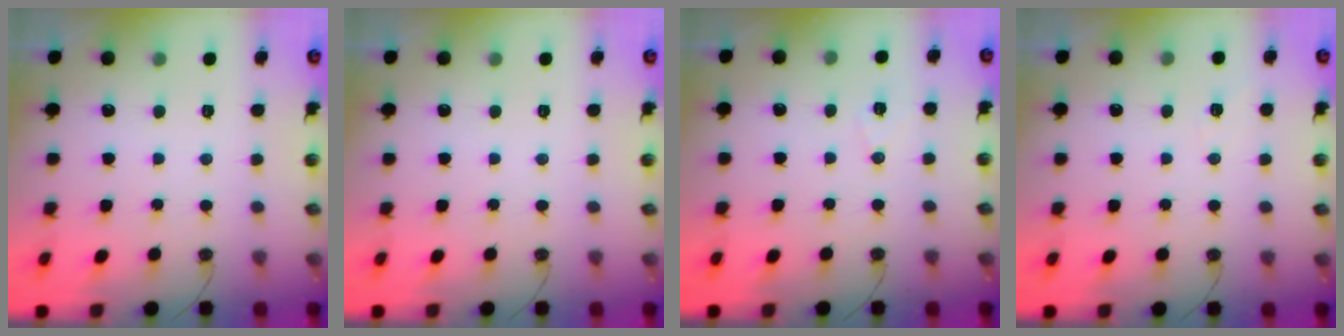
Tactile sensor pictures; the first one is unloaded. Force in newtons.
{"total": 0.0}
{"total": 5.9, "press": 4.3, "slide": 4.0}
{"total": 3.1, "press": 2.0, "slide": 2.3}